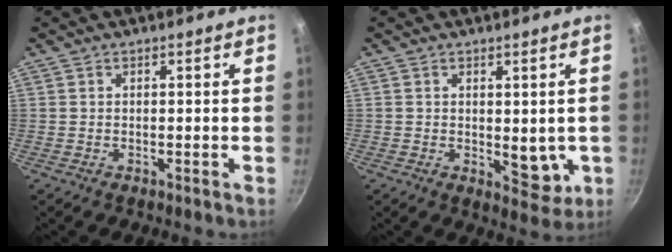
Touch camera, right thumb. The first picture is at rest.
{"total": 6.2, "force": [-0.1, 3.6, 5.0], "torque": [-0.061, -0.016, 0.004]}